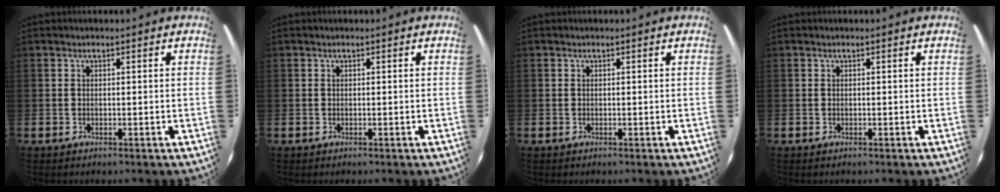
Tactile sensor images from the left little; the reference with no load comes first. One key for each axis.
{"total": 0.0}
{"total": 0.0}
{"total": 0.0}